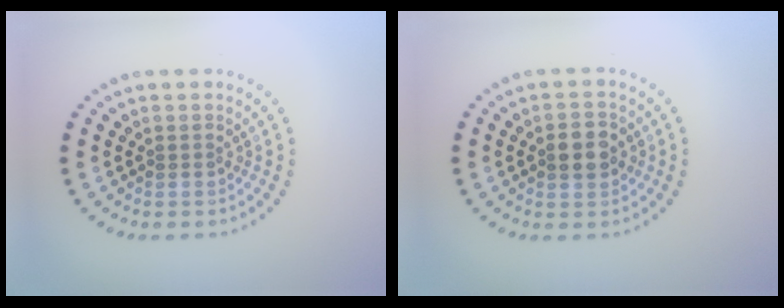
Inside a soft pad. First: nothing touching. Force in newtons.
{"total": 2.7, "press": 2.7, "slide": 0.1}